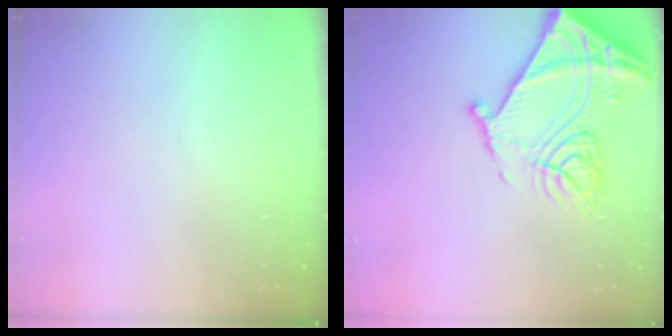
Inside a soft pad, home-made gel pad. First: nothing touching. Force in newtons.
{"total": 19.8, "press": 19.7, "slide": 2.1}